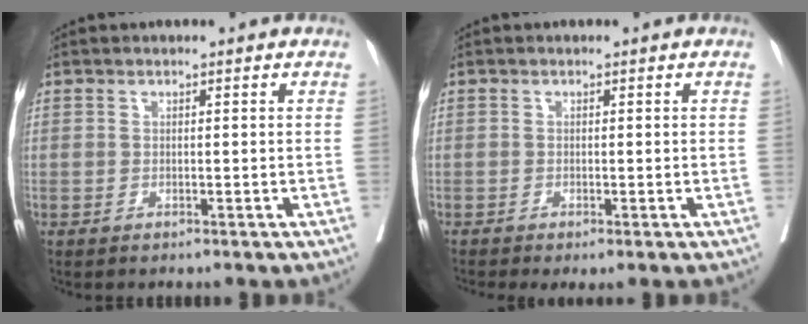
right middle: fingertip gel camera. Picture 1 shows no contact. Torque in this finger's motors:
{"motor_torque": [0.95, -0.89, 0.17, 0.08]}